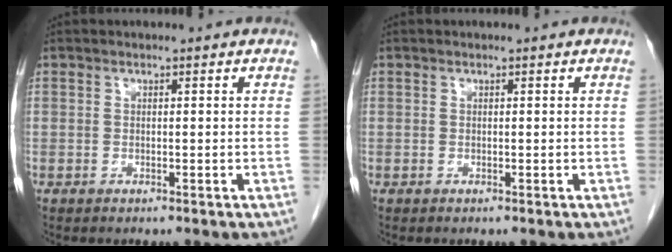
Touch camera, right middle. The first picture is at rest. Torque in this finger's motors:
{"motor_torque": [0.26, 0.14, 0.02, 0.01]}